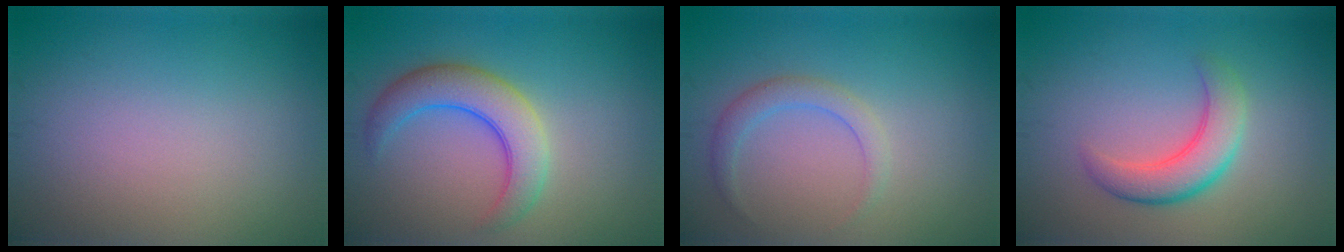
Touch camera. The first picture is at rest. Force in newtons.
{"total": 5.0, "press": 5.0, "slide": 0.3}
{"total": 2.0, "press": 2.0, "slide": 0.2}
{"total": 3.9, "press": 3.9, "slide": 0.2}